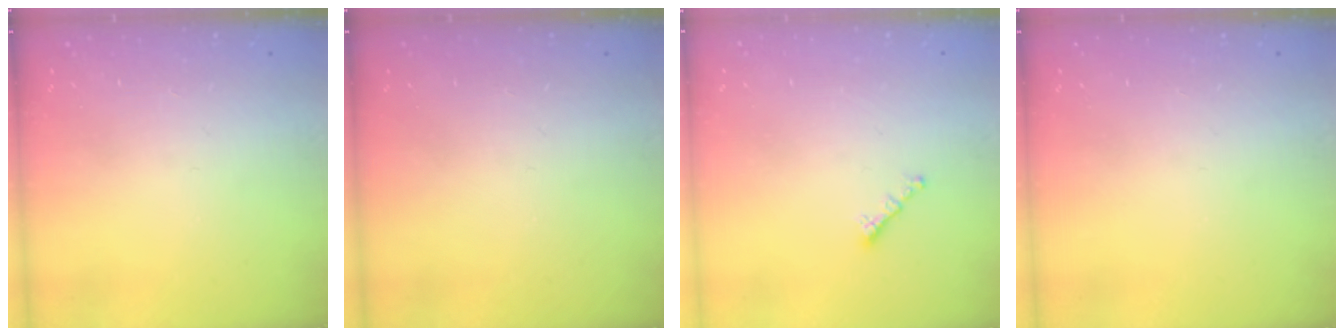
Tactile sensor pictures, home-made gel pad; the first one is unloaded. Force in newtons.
{"total": 0.0}
{"total": 0.8, "press": 0.7, "slide": 0.4}
{"total": 0.0}